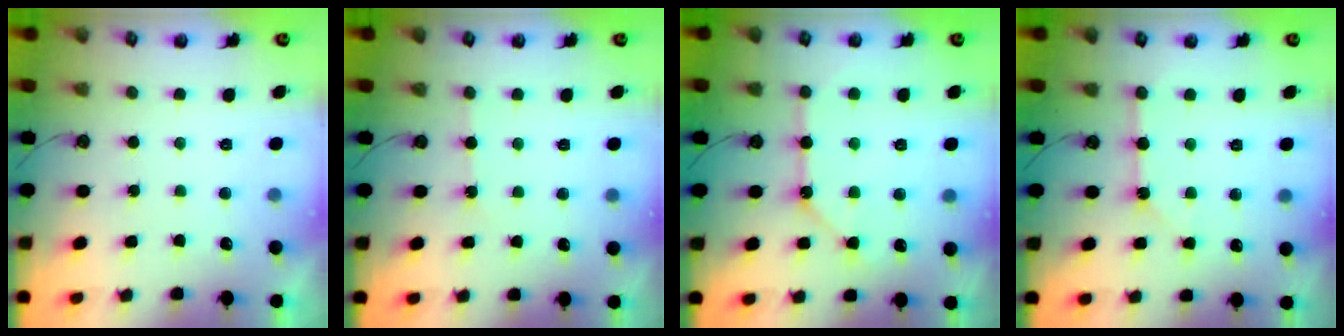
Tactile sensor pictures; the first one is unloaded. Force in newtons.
{"total": 1.9, "press": 1.9, "slide": 0.4}
{"total": 11.4, "press": 11.3, "slide": 1.1}
{"total": 2.5, "press": 2.5, "slide": 0.2}